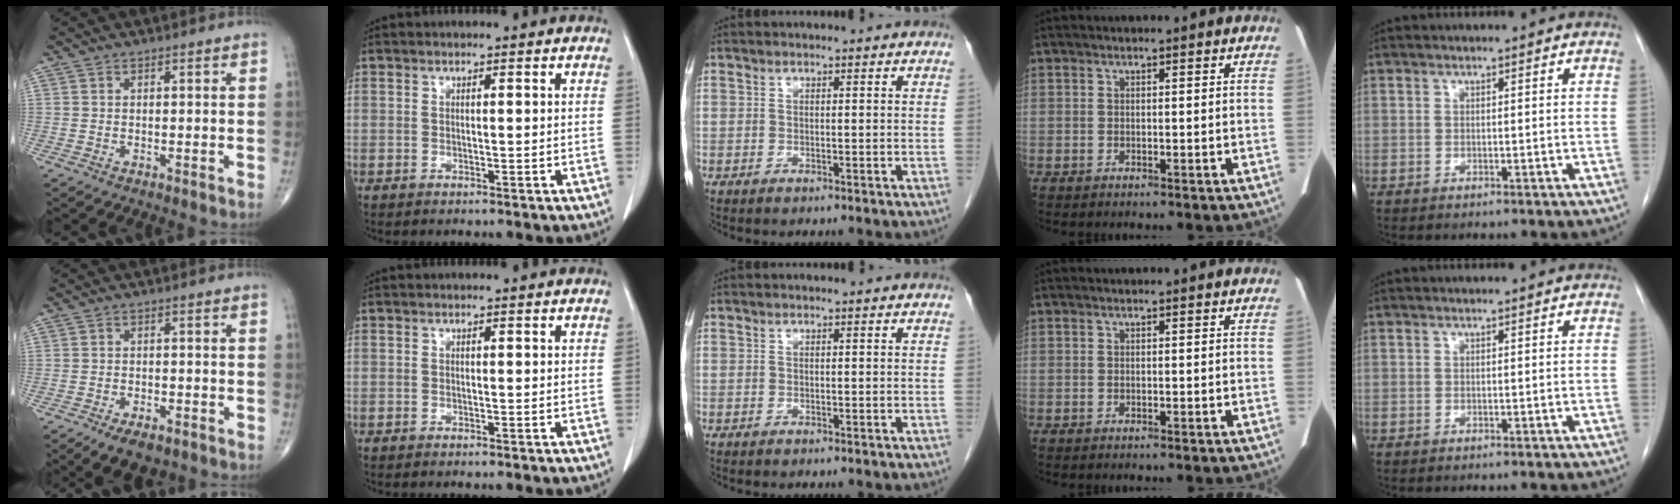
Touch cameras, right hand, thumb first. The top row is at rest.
{"thumb": {"total": 6.5, "force": [-4.4, 3.1, 3.6], "torque": [-0.048, 0.013, -0.065]}}